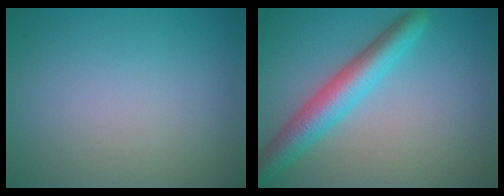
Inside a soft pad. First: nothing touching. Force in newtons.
{"total": 4.9, "press": 4.9, "slide": 0.2}